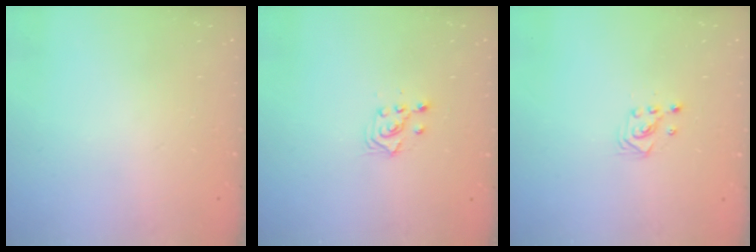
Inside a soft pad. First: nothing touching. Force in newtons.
{"total": 3.2, "press": 3.1, "slide": 0.9}
{"total": 2.2, "press": 2.2, "slide": 0.2}